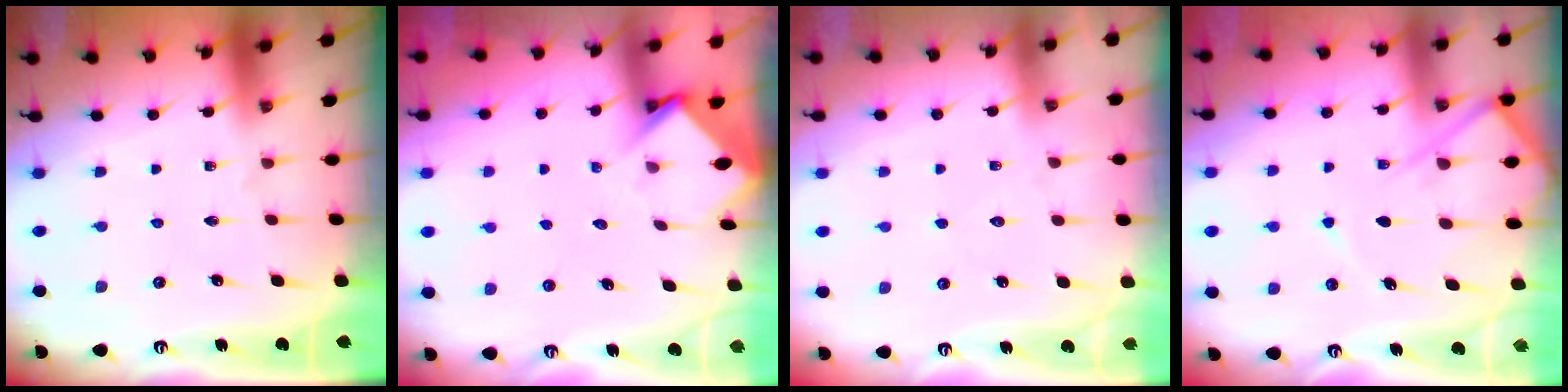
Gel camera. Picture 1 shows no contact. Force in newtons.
{"total": 3.5, "press": 3.5, "slide": 0.3}
{"total": 5.1, "press": 5.0, "slide": 0.6}
{"total": 9.5, "press": 9.5, "slide": 0.9}